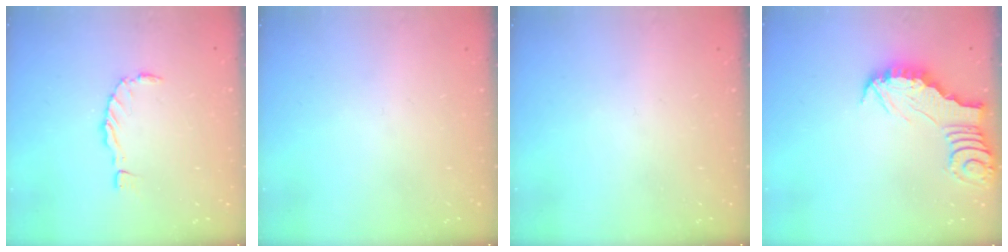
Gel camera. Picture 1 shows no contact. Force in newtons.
{"total": 0.0}
{"total": 0.0}
{"total": 2.9, "press": 2.9, "slide": 0.2}